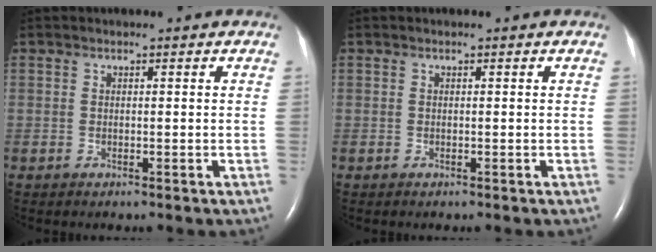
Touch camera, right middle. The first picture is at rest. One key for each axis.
{"total": 0.0}